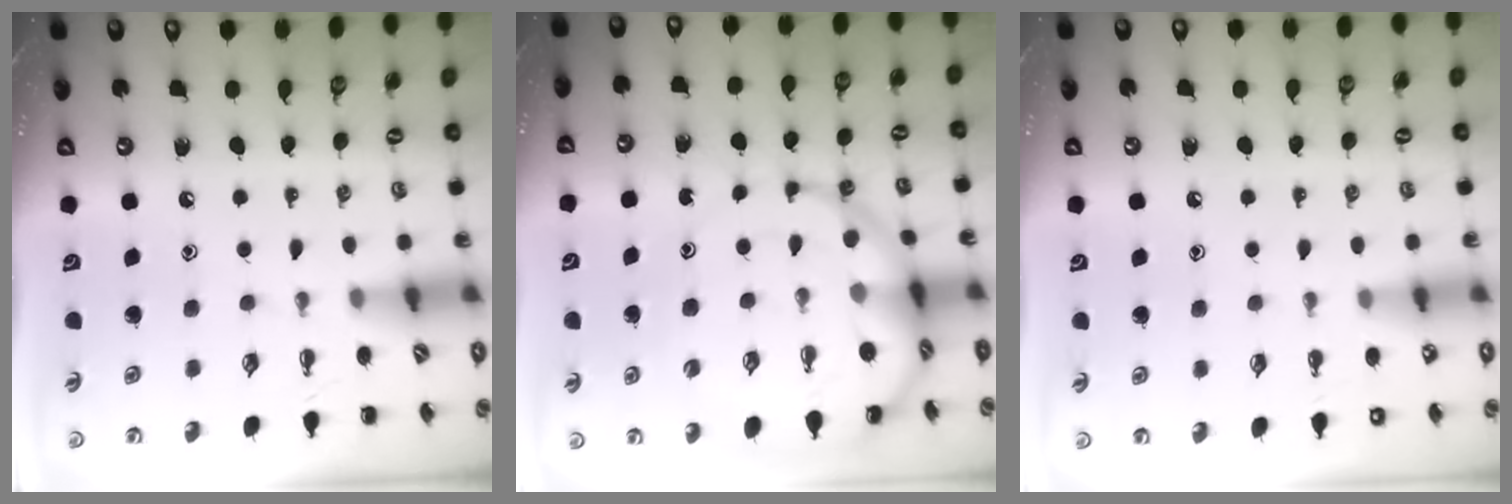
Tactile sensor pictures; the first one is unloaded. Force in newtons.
{"total": 12.8, "press": 12.3, "slide": 3.4}
{"total": 2.3, "press": 2.2, "slide": 0.7}